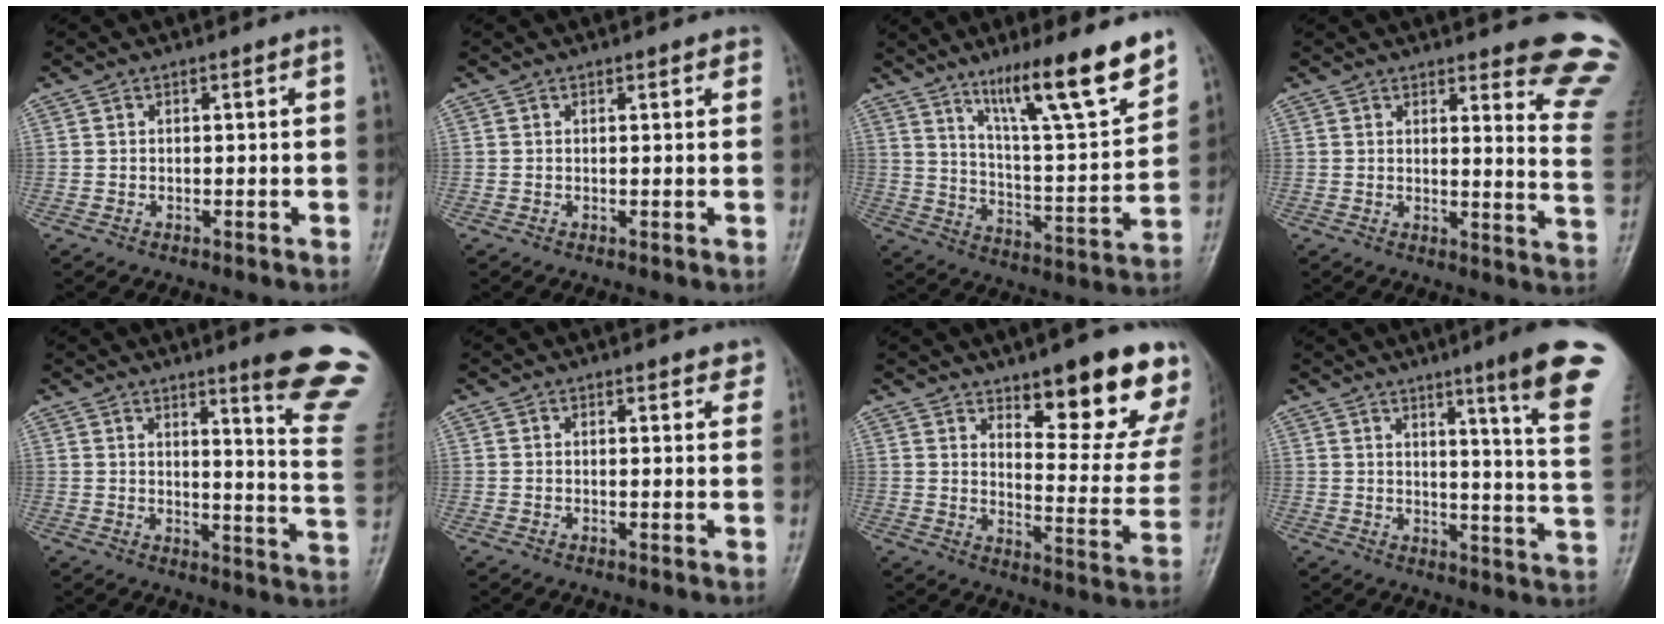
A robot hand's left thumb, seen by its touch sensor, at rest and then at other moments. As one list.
[{"total": 1.7, "force": [1.3, 0.7, 0.9], "torque": [-0.001, -0.001, 0.011]}, {"total": 17.8, "force": [12.3, 2.3, 12.6], "torque": [-0.179, -0.074, 0.204]}, {"total": 12.3, "force": [10.8, 1.8, 5.8], "torque": [-0.037, -0.111, 0.102]}, {"total": 16.2, "force": [11.2, 0.8, 11.6], "torque": [-0.116, -0.093, 0.134]}, {"total": 4.1, "force": [3.5, 1.5, 1.4], "torque": [0.011, -0.015, 0.030]}, {"total": 18.7, "force": [11.4, 5.5, 13.7], "torque": [-0.132, -0.078, 0.162]}, {"total": 16.9, "force": [10.1, 0.3, 13.5], "torque": [-0.153, -0.065, 0.119]}]